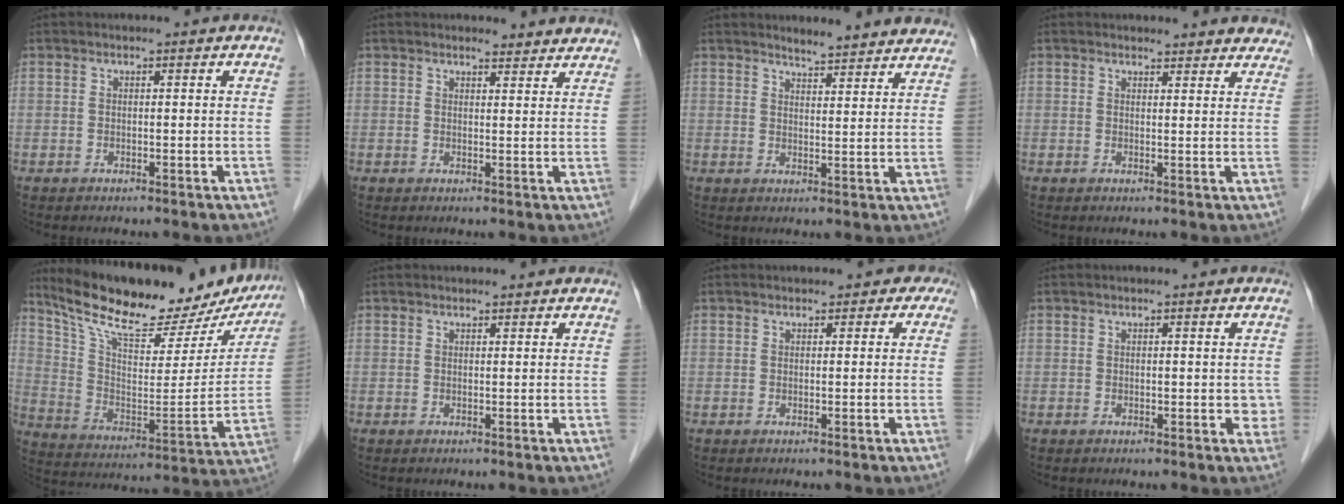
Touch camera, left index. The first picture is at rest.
{"total": 4.5, "force": [4.4, 1.0, 0.4], "torque": [-0.004, -0.001, 0.037]}
{"total": 10.1, "force": [9.6, 1.1, 2.9], "torque": [-0.027, -0.007, 0.101]}
{"total": 8.1, "force": [7.7, 2.3, 0.8], "torque": [0.028, -0.004, 0.057]}
{"total": 25.4, "force": [21.5, 6.1, 12.3], "torque": [-0.196, -0.015, 0.311]}
{"total": 1.6, "force": [1.6, 0.3, 0.2], "torque": [-0.015, 0.009, 0.017]}
{"total": 2.0, "force": [1.0, 1.6, 0.7], "torque": [0.009, 0.007, 0.003]}
{"total": 1.7, "force": [0.1, 1.3, 1.1], "torque": [0.003, 0.004, -0.002]}